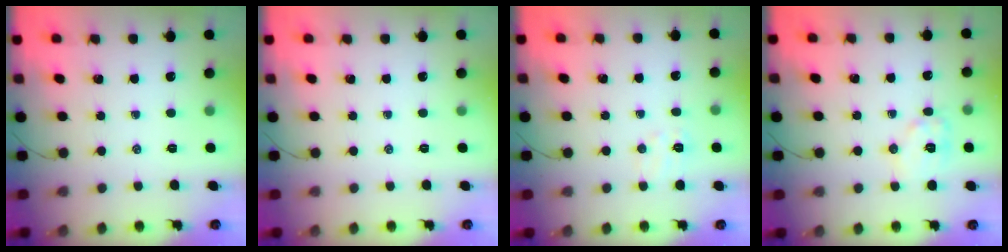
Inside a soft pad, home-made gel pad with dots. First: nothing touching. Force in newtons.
{"total": 0.0}
{"total": 5.7, "press": 5.6, "slide": 1.2}
{"total": 9.1, "press": 9.1, "slide": 0.2}